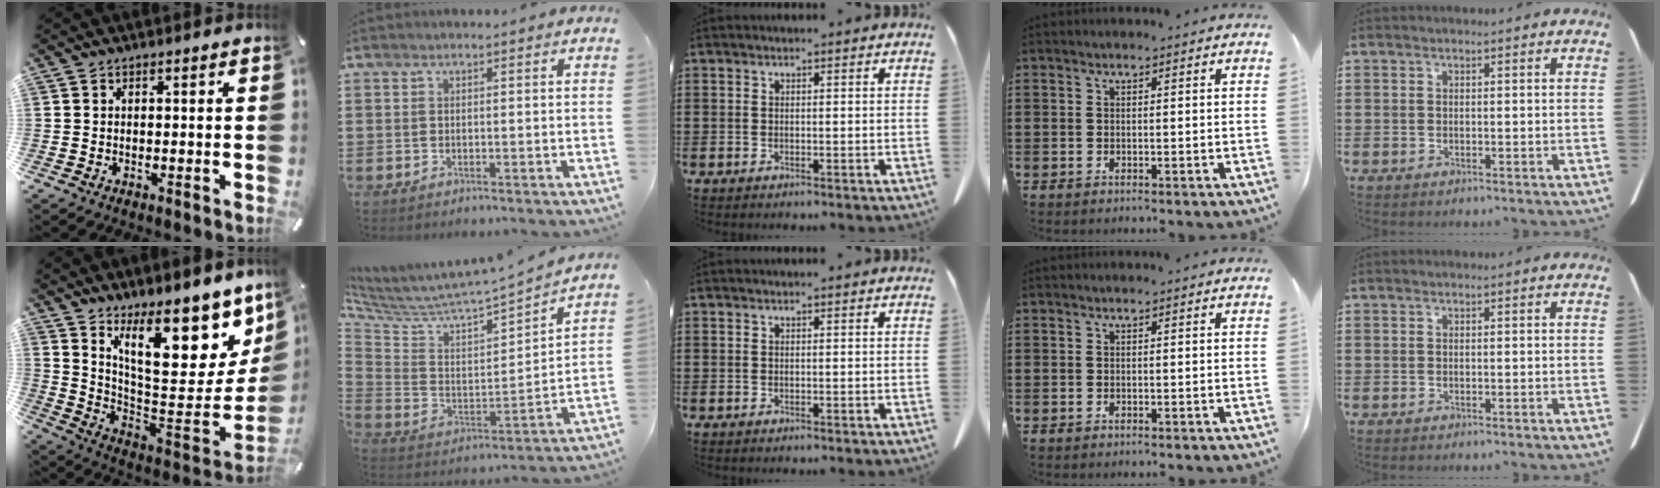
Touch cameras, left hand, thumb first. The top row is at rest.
{"thumb": {"total": 22.0, "force": [14.0, 8.5, 14.7], "torque": [-0.191, -0.114, 0.236]}, "index": {"total": 3.5, "force": [3.3, 0.6, 0.8], "torque": [-0.041, -0.049, 0.048]}}